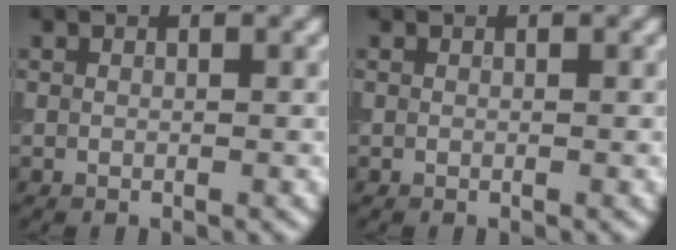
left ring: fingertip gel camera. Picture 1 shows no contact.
{"total": 0.0}